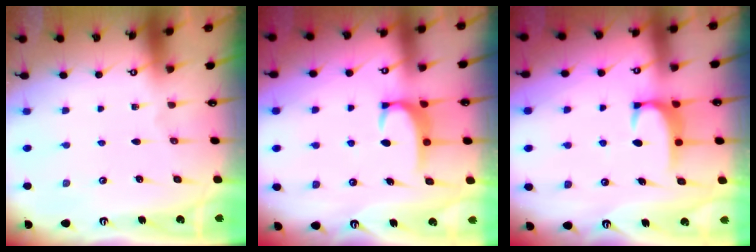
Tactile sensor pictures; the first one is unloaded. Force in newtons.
{"total": 2.7, "press": 2.6, "slide": 0.5}
{"total": 2.0, "press": 2.0, "slide": 0.5}